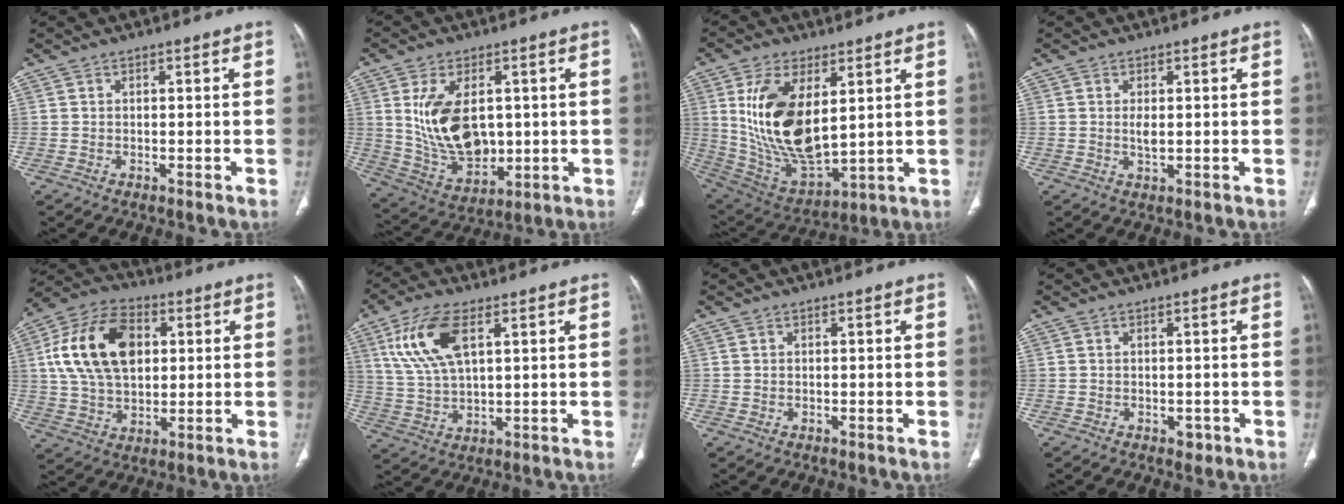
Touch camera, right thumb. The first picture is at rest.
{"total": 14.6, "force": [1.9, 9.0, 11.4], "torque": [-0.181, -0.013, 0.057]}
{"total": 19.1, "force": [4.7, 9.6, 15.8], "torque": [-0.290, -0.027, 0.109]}
{"total": 2.0, "force": [0.3, 0.8, 1.8], "torque": [-0.036, -0.005, 0.008]}
{"total": 18.5, "force": [4.0, 11.8, 13.6], "torque": [-0.233, 0.010, 0.071]}
{"total": 11.9, "force": [4.8, 5.3, 9.4], "torque": [-0.195, -0.008, 0.099]}
{"total": 0.0}
{"total": 1.6, "force": [-0.6, 1.1, 0.9], "torque": [-0.006, 0.001, -0.004]}